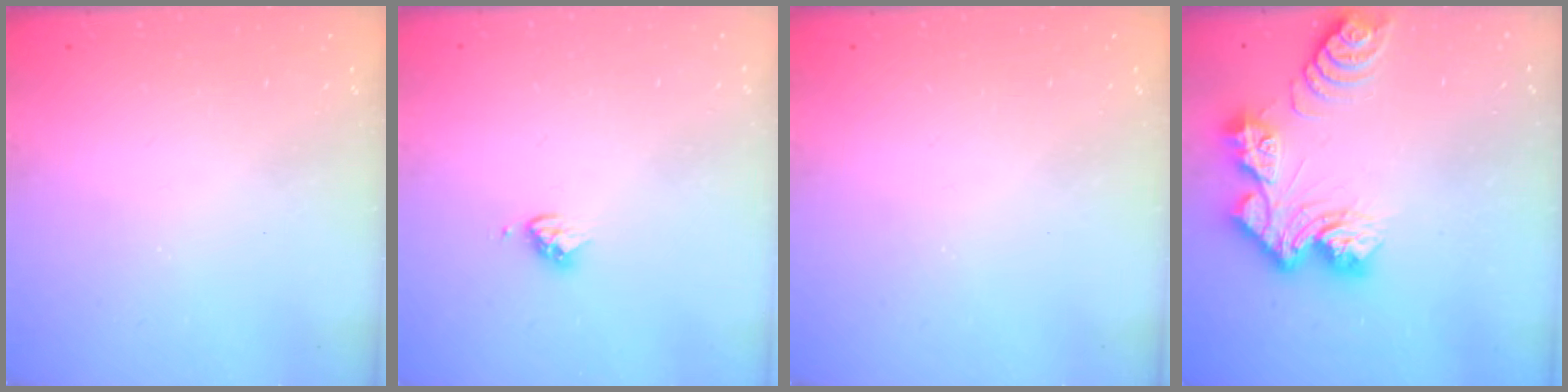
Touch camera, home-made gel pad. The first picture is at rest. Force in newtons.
{"total": 3.6, "press": 3.5, "slide": 0.7}
{"total": 0.0}
{"total": 13.2, "press": 13.2, "slide": 1.2}